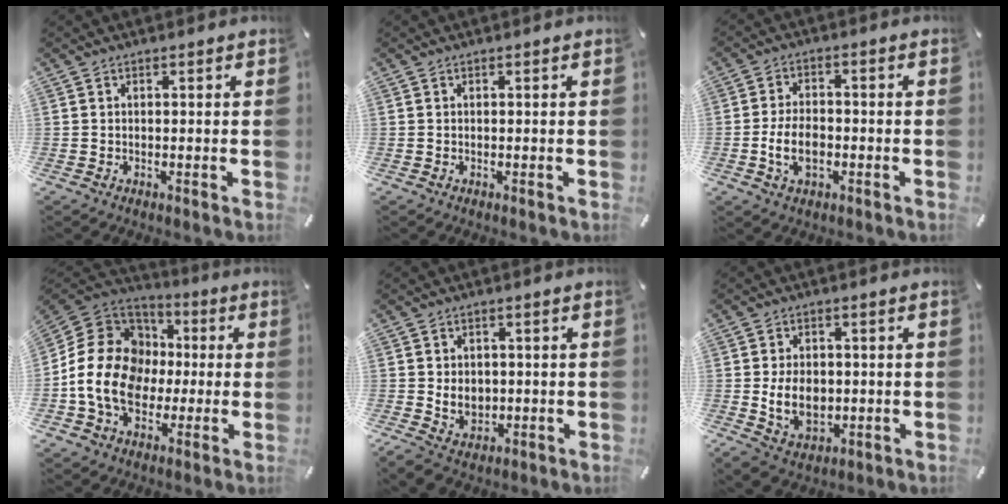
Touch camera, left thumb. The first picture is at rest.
{"total": 0.0}
{"total": 7.5, "force": [-2.0, 4.7, 5.5], "torque": [-0.124, 0.006, -0.040]}
{"total": 17.5, "force": [-2.9, 14.8, 8.8], "torque": [-0.168, 0.025, -0.049]}
{"total": 6.1, "force": [-0.7, 5.2, 3.2], "torque": [-0.060, 0.001, -0.013]}
{"total": 9.0, "force": [-1.0, 6.8, 5.8], "torque": [-0.121, 0.001, -0.019]}